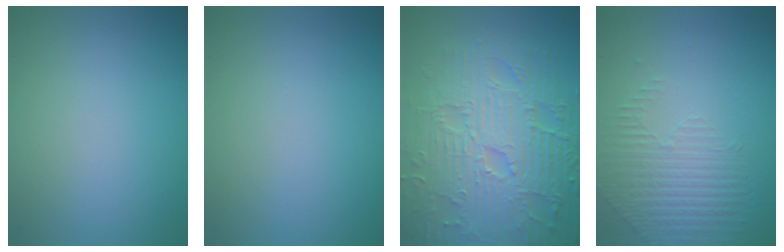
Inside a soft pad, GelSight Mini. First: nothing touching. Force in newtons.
{"total": 0.0}
{"total": 9.3, "press": 6.8, "slide": 6.3}
{"total": 1.5, "press": 0.9, "slide": 1.2}